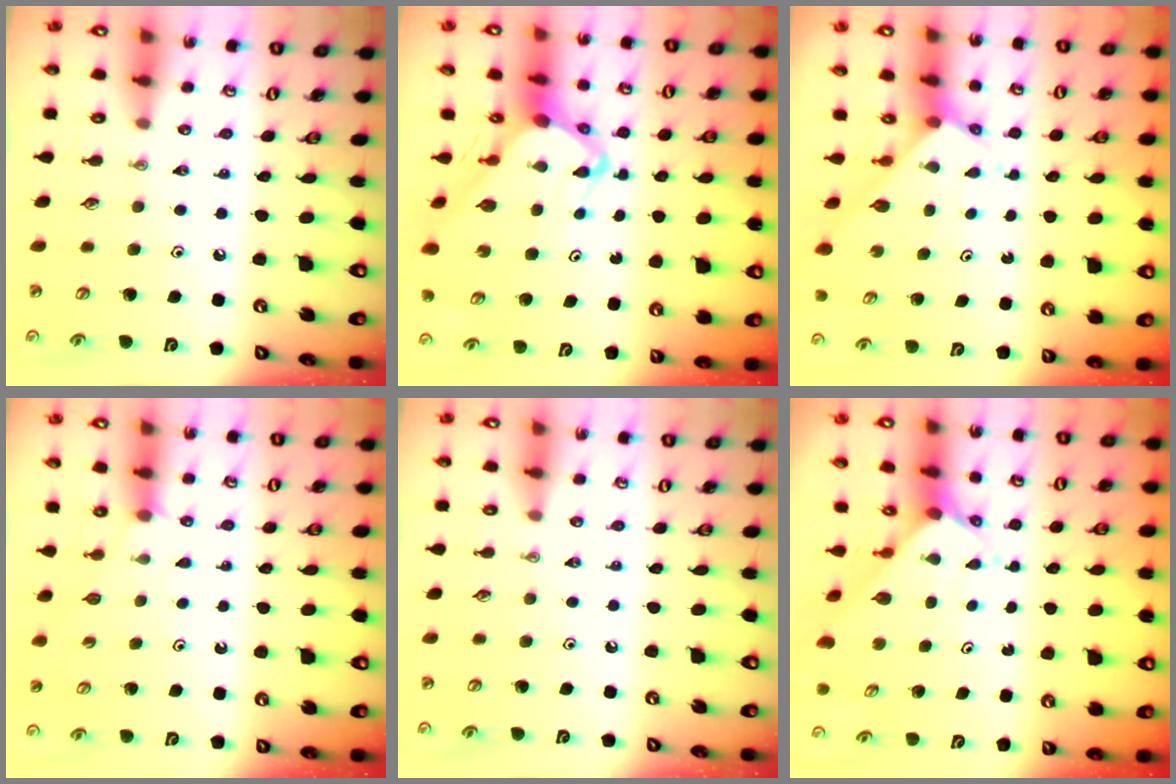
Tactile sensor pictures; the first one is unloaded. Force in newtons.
{"total": 9.2, "press": 9.1, "slide": 0.9}
{"total": 2.8, "press": 2.8, "slide": 0.2}
{"total": 2.5, "press": 2.5, "slide": 0.3}
{"total": 0.0}
{"total": 2.3, "press": 2.3, "slide": 0.2}